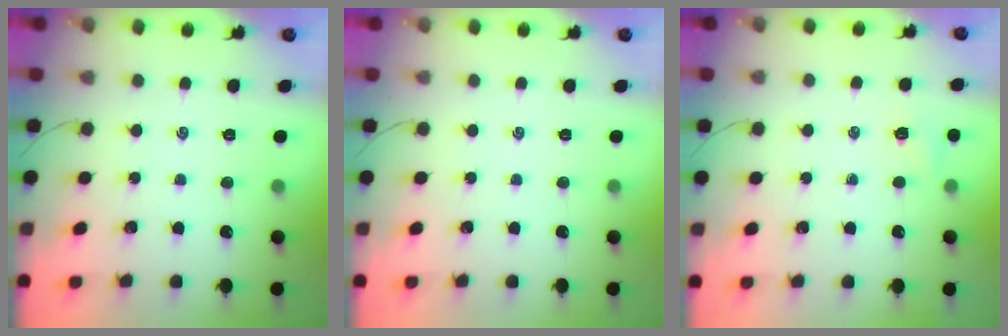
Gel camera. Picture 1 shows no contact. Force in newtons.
{"total": 0.0}
{"total": 3.2, "press": 3.1, "slide": 0.8}